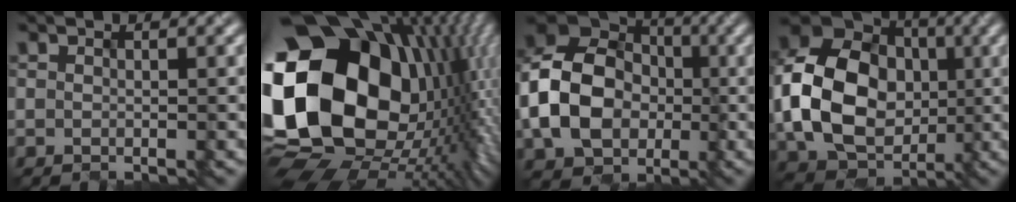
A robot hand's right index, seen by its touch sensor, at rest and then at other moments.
{"total": 22.1, "force": [1.1, 16.1, 15.1], "torque": [-0.339, -0.029, 0.041]}
{"total": 10.5, "force": [-1.9, 8.3, 6.2], "torque": [-0.132, 0.006, -0.045]}
{"total": 14.0, "force": [-0.7, 11.2, 8.3], "torque": [-0.179, -0.004, -0.004]}